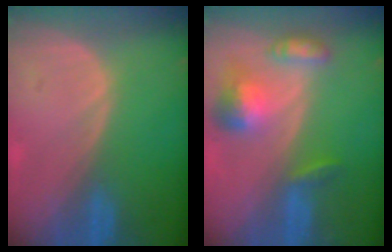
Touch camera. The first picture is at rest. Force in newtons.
{"total": 7.0, "press": 6.5, "slide": 2.5}